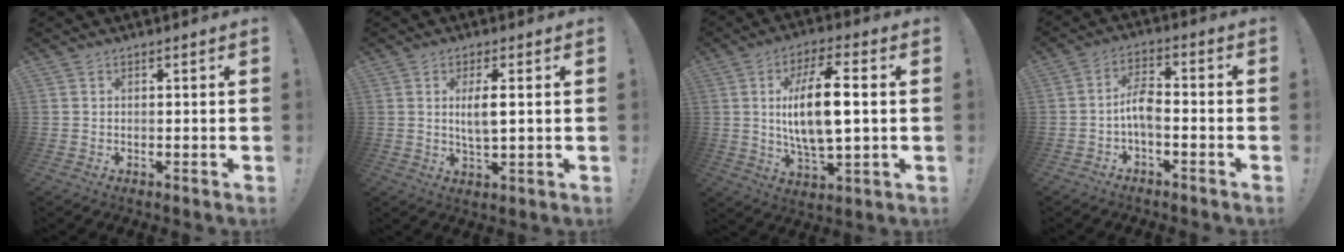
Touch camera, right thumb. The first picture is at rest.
{"total": 5.5, "force": [1.0, 1.4, 5.2], "torque": [-0.098, -0.007, 0.012]}
{"total": 15.2, "force": [1.4, 5.4, 14.1], "torque": [-0.267, -0.004, 0.012]}
{"total": 6.8, "force": [-2.2, 3.1, 5.6], "torque": [-0.120, 0.005, -0.042]}